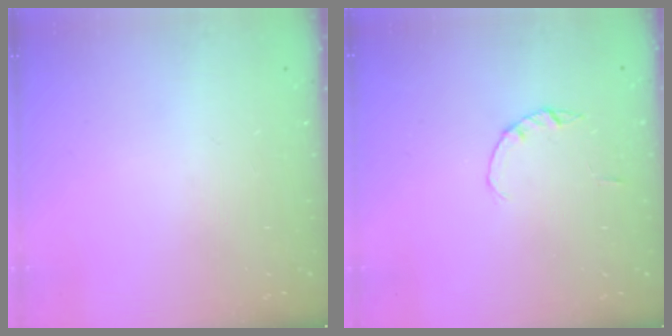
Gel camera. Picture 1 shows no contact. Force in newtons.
{"total": 1.0, "press": 1.0, "slide": 0.2}